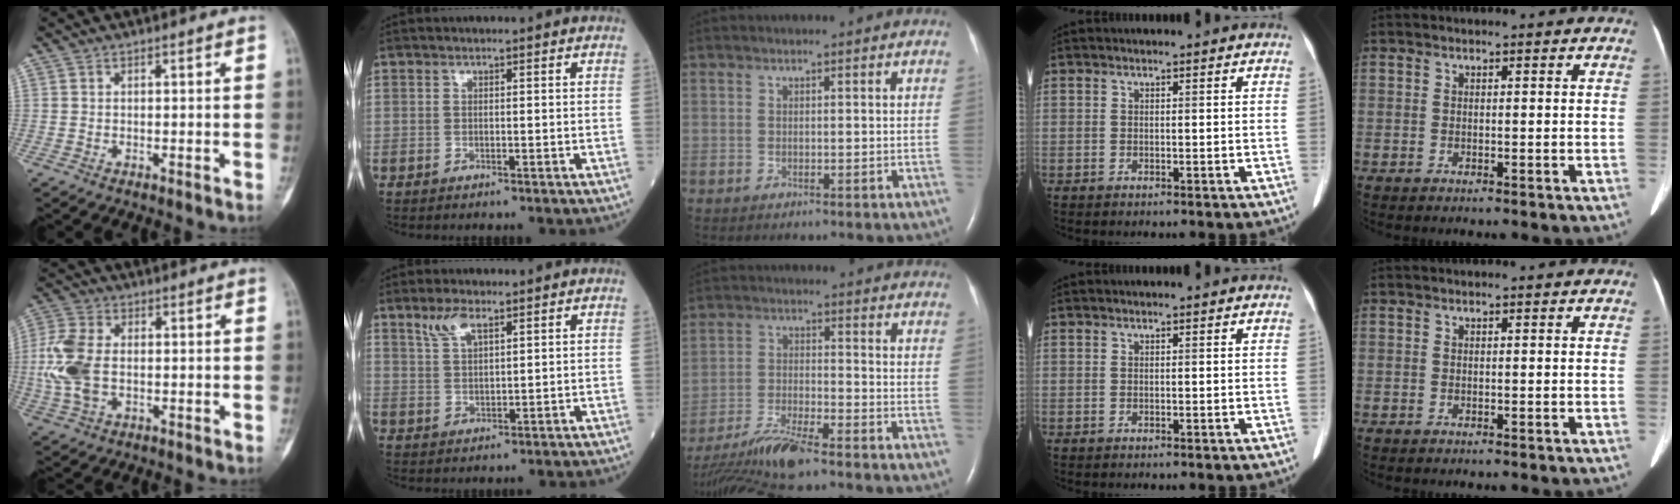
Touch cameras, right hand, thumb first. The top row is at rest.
{"thumb": {"total": 10.0, "force": [-0.5, 6.0, 7.9], "torque": [-0.192, 0.008, -0.010]}, "index": {"total": 4.0, "force": [2.8, 1.0, 2.7], "torque": [-0.062, 0.005, 0.061]}, "middle": {"total": 11.6, "force": [-9.9, 0.5, 6.0], "torque": [-0.118, -0.017, -0.178]}}